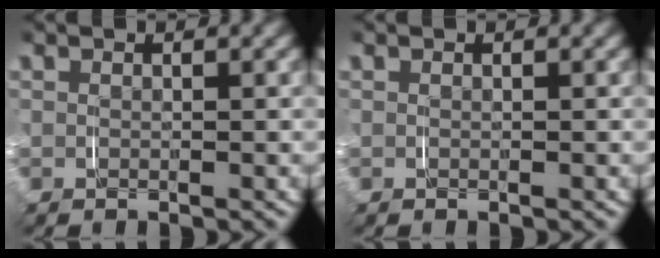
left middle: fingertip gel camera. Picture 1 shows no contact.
{"total": 0.0}